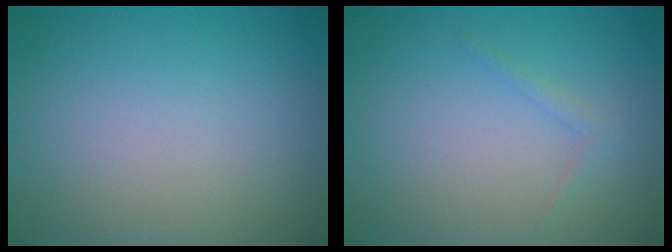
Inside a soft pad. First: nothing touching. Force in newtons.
{"total": 0.8, "press": 0.8, "slide": 0.0}